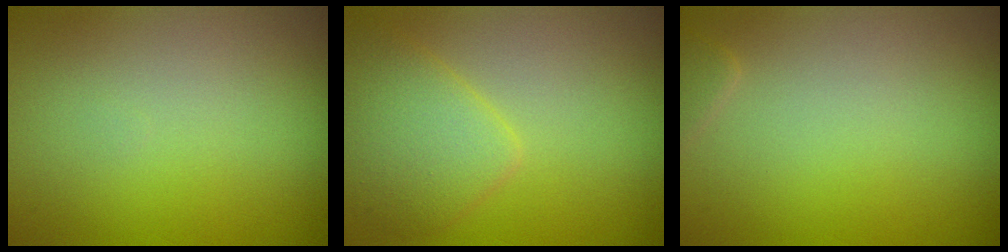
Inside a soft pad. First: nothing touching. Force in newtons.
{"total": 3.9, "press": 3.9, "slide": 0.1}
{"total": 0.8, "press": 0.8, "slide": 0.0}